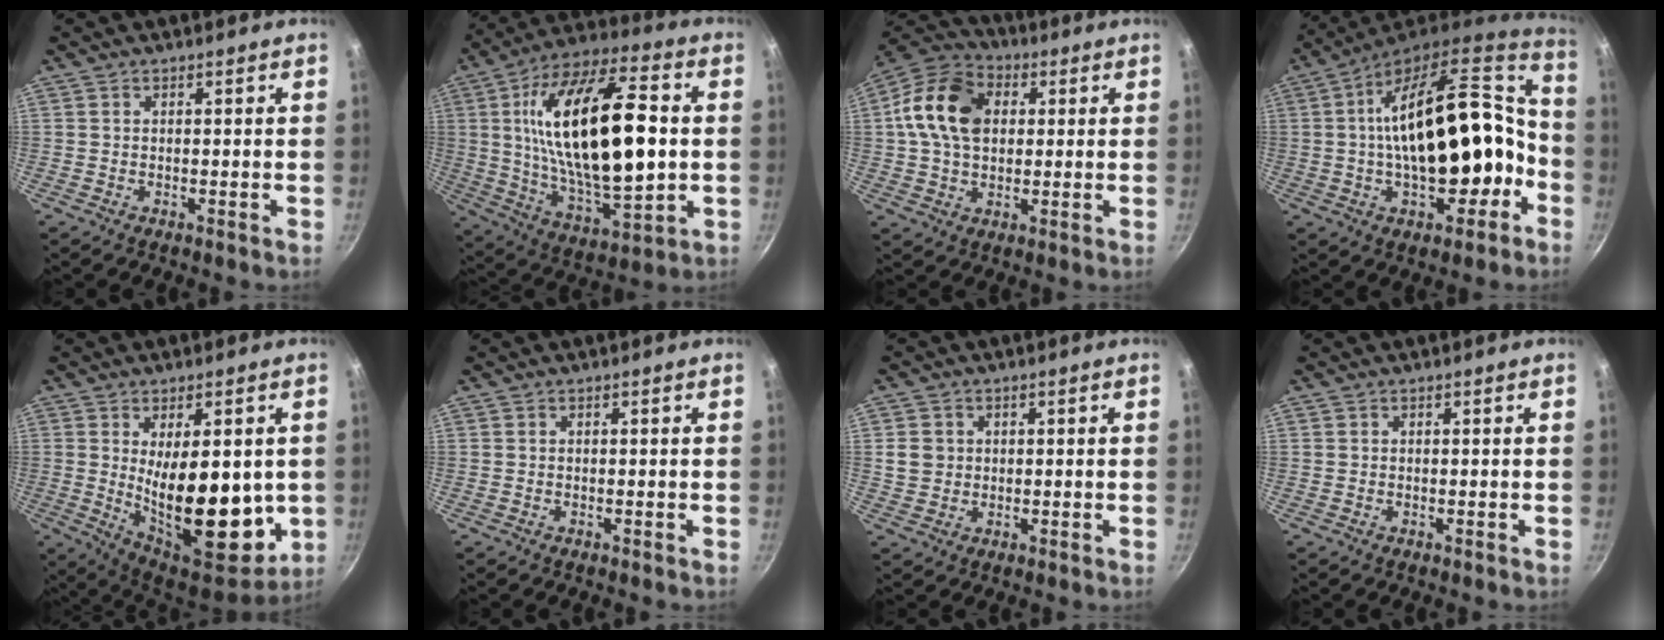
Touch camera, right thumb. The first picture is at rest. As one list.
[{"total": 29.2, "force": [2.7, 12.9, 26.0], "torque": [-0.447, 0.003, 0.050]}, {"total": 15.4, "force": [2.8, 11.0, 10.4], "torque": [-0.169, 0.016, 0.032]}, {"total": 25.5, "force": [-3.1, 13.8, 21.2], "torque": [-0.294, 0.068, -0.029]}, {"total": 21.0, "force": [-0.7, 9.9, 18.5], "torque": [-0.237, -0.037, 0.010]}, {"total": 0.0}, {"total": 4.2, "force": [0.6, 3.8, 1.6], "torque": [-0.016, 0.003, 0.013]}, {"total": 0.0}]